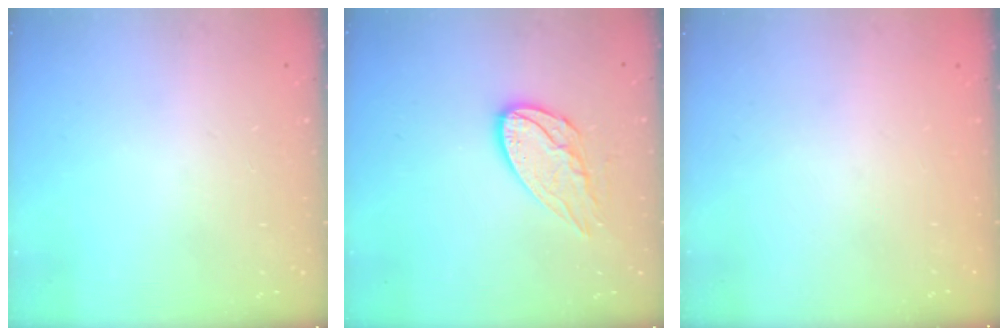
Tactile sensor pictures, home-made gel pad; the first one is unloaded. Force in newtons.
{"total": 10.9, "press": 10.9, "slide": 0.6}
{"total": 0.0}